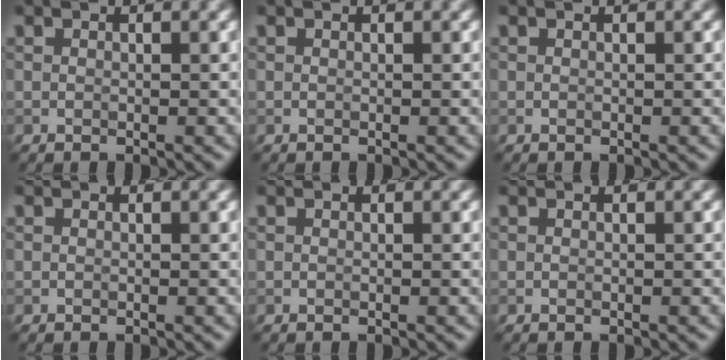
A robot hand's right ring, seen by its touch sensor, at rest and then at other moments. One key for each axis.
{"total": 0.0}
{"total": 0.0}
{"total": 0.0}
{"total": 0.0}
{"total": 0.0}